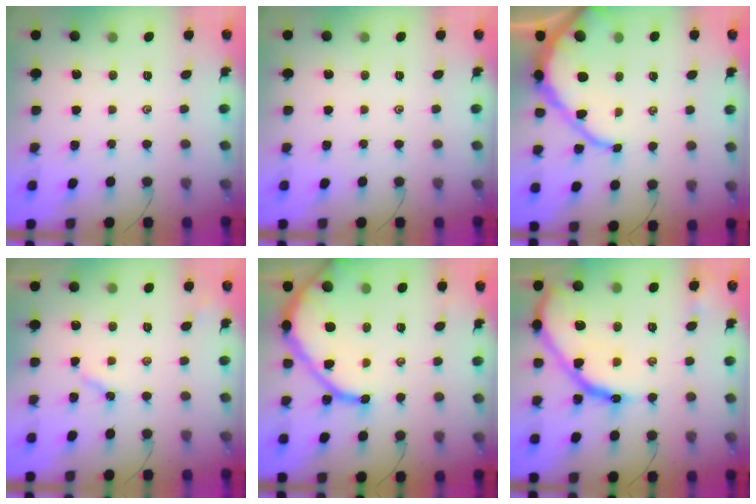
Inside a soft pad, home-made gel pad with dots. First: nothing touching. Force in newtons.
{"total": 0.0}
{"total": 11.7, "press": 11.7, "slide": 1.0}
{"total": 2.9, "press": 2.9, "slide": 0.4}
{"total": 13.6, "press": 13.5, "slide": 1.6}
{"total": 19.6, "press": 19.5, "slide": 2.0}